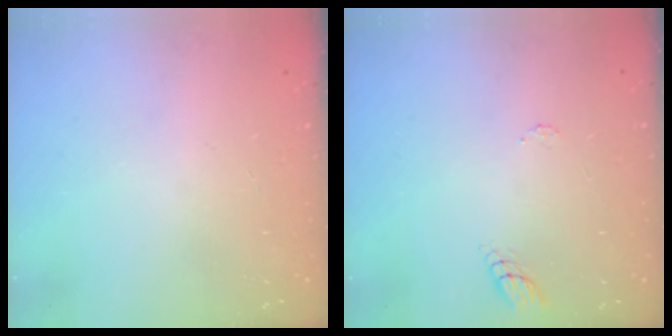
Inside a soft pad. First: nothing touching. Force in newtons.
{"total": 5.5, "press": 5.5, "slide": 0.5}